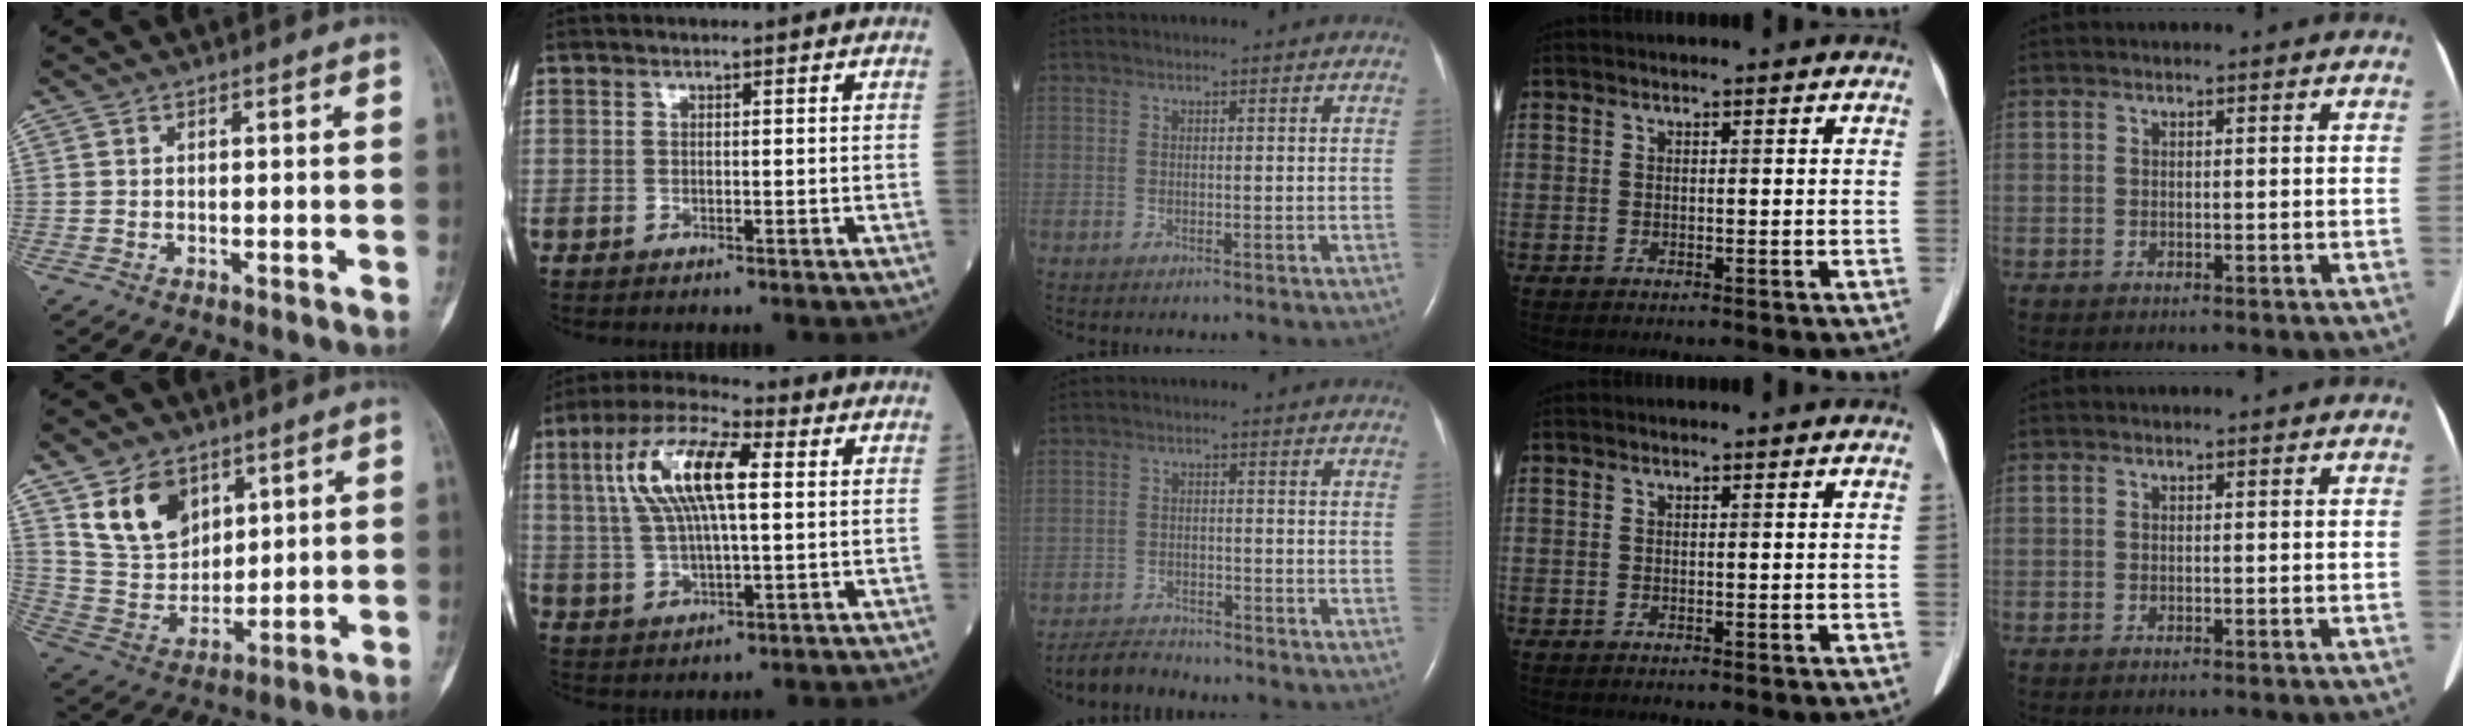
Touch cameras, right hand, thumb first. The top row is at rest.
{"thumb": {"total": 12.4, "force": [6.6, 8.5, 6.1], "torque": [-0.083, -0.036, 0.139]}, "index": {"total": 12.8, "force": [3.1, 3.4, 12.0], "torque": [-0.249, 0.025, 0.058]}, "middle": {"total": 3.2, "force": [-3.2, 0.3, -0.2], "torque": [-0.002, -0.014, -0.059]}}